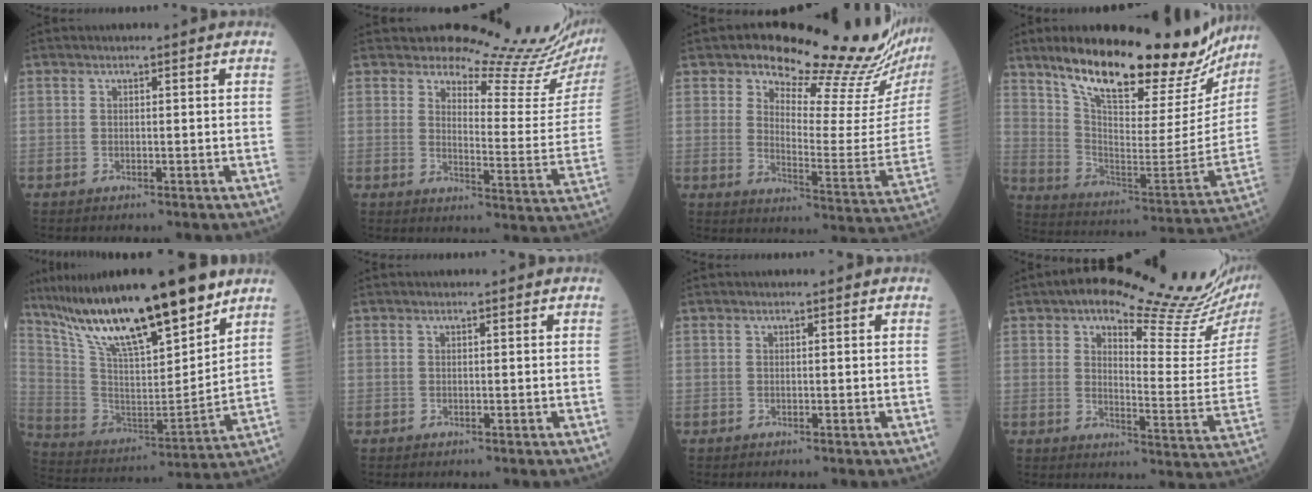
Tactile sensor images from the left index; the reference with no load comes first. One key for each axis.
{"total": 16.0, "fx": 15.7, "fy": 0.3, "fz": 3.2, "tx": -0.039, "ty": -0.113, "tz": 0.174}
{"total": 20.1, "fx": 18.0, "fy": 1.9, "fz": 8.8, "tx": -0.128, "ty": -0.097, "tz": 0.224}
{"total": 29.1, "fx": 24.2, "fy": 7.6, "fz": 14.4, "tx": -0.222, "ty": -0.044, "tz": 0.339}
{"total": 24.8, "fx": 18.1, "fy": 4.4, "fz": 16.3, "tx": -0.292, "ty": 0.001, "tz": 0.324}
{"total": 0.0}
{"total": 0.0}
{"total": 20.4, "fx": 17.7, "fy": 2.0, "fz": 9.9, "tx": -0.133, "ty": -0.056, "tz": 0.216}